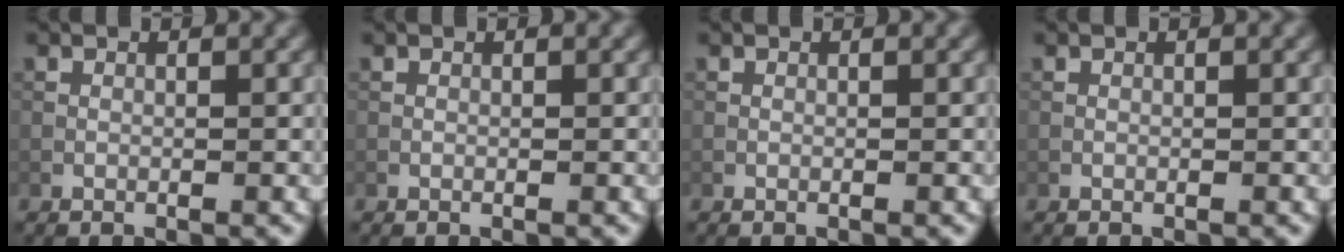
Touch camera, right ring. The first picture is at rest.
{"total": 0.0}
{"total": 0.0}
{"total": 0.0}